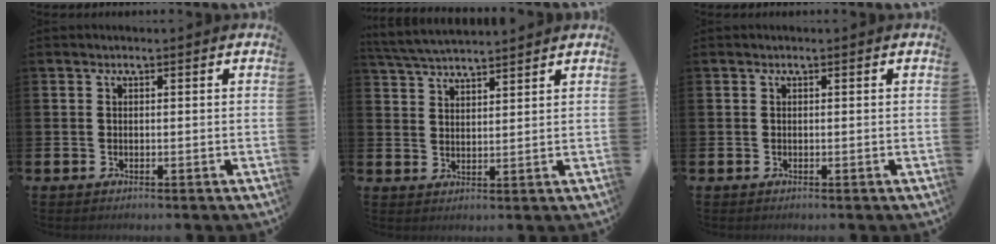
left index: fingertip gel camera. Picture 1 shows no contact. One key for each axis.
{"total": 4.3, "fx": 4.2, "fy": 0.3, "fz": 0.7, "tx": -0.032, "ty": -0.020, "tz": 0.076}
{"total": 0.0}